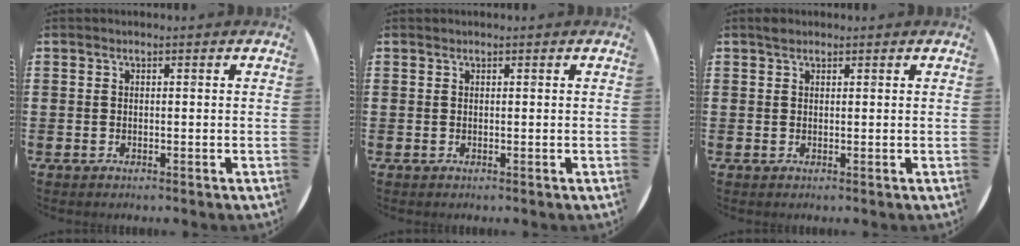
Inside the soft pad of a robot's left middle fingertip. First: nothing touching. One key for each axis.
{"total": 0.0}
{"total": 0.9, "fx": 0.8, "fy": 0.4, "fz": 0.1, "tx": 0.003, "ty": -0.001, "tz": 0.013}